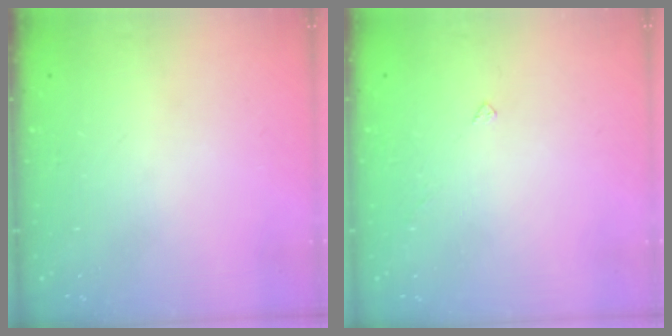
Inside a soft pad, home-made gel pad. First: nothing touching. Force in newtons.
{"total": 2.3, "press": 2.3, "slide": 0.5}